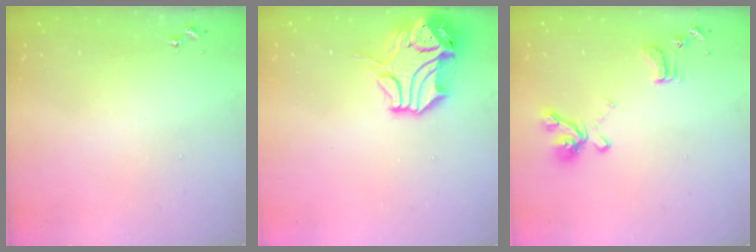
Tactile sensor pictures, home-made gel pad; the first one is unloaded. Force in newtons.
{"total": 12.5, "press": 12.4, "slide": 1.8}
{"total": 14.3, "press": 14.2, "slide": 1.4}